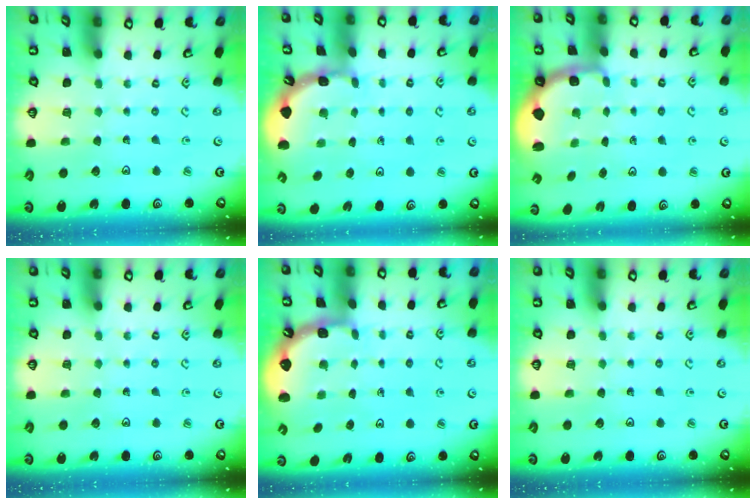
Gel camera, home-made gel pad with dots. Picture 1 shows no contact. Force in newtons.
{"total": 1.7, "press": 1.7, "slide": 0.1}
{"total": 2.5, "press": 1.5, "slide": 2.0}
{"total": 0.0}
{"total": 1.4, "press": 1.4, "slide": 0.1}
{"total": 0.0}